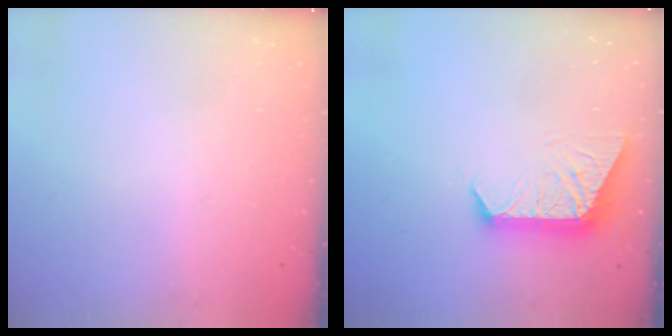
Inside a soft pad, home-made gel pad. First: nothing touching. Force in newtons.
{"total": 9.7, "press": 9.7, "slide": 0.2}